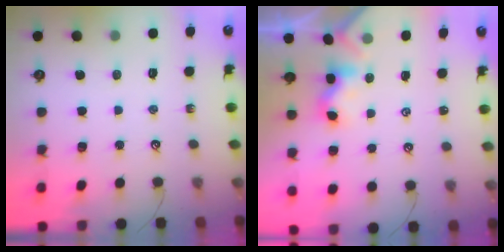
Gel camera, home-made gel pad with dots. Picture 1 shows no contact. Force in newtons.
{"total": 2.2, "press": 2.2, "slide": 0.3}